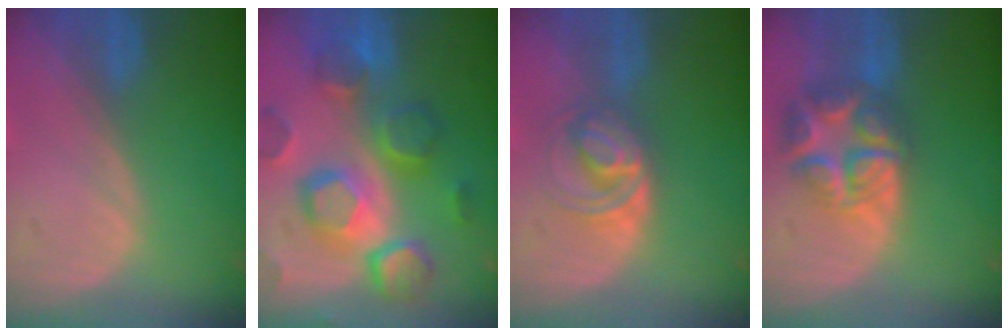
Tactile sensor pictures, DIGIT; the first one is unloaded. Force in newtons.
{"total": 12.3, "press": 12.3, "slide": 1.0}
{"total": 5.5, "press": 5.4, "slide": 1.3}
{"total": 8.3, "press": 8.3, "slide": 0.4}